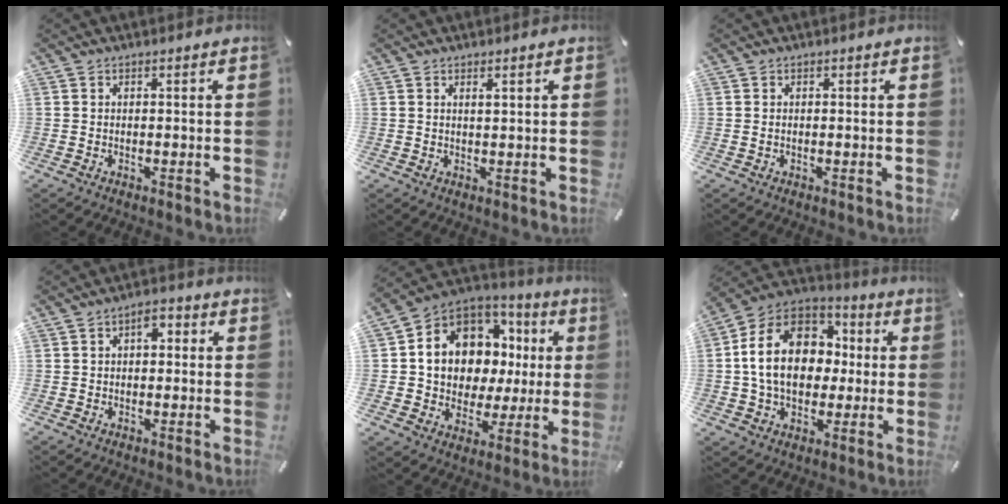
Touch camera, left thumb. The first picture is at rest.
{"total": 1.5, "force": [0.8, 0.2, 1.2], "torque": [-0.024, 0.000, 0.012]}
{"total": 0.5, "force": [0.0, 0.3, 0.5], "torque": [-0.009, 0.002, 0.000]}
{"total": 3.9, "force": [0.1, 2.7, 2.8], "torque": [-0.032, 0.006, -0.008]}
{"total": 11.5, "force": [3.7, 9.6, 5.1], "torque": [-0.099, -0.047, 0.075]}
{"total": 19.2, "force": [1.0, 14.9, 12.2], "torque": [-0.252, 0.014, 0.017]}